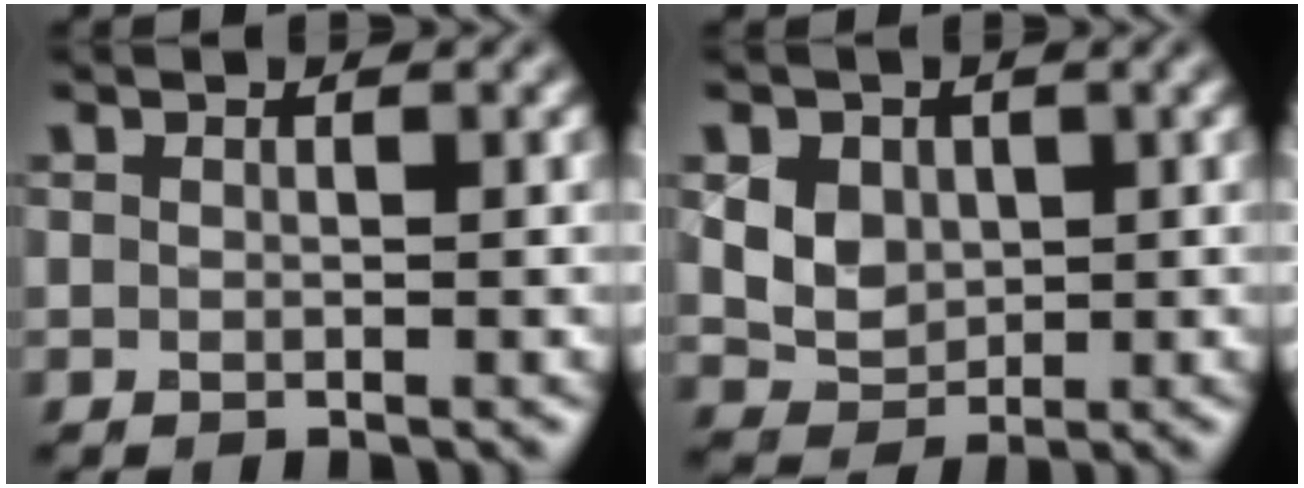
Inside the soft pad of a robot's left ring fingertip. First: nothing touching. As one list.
[{"total": 4.9, "force": [1.3, 3.9, 2.5], "torque": [-0.056, 0.009, 0.023]}]